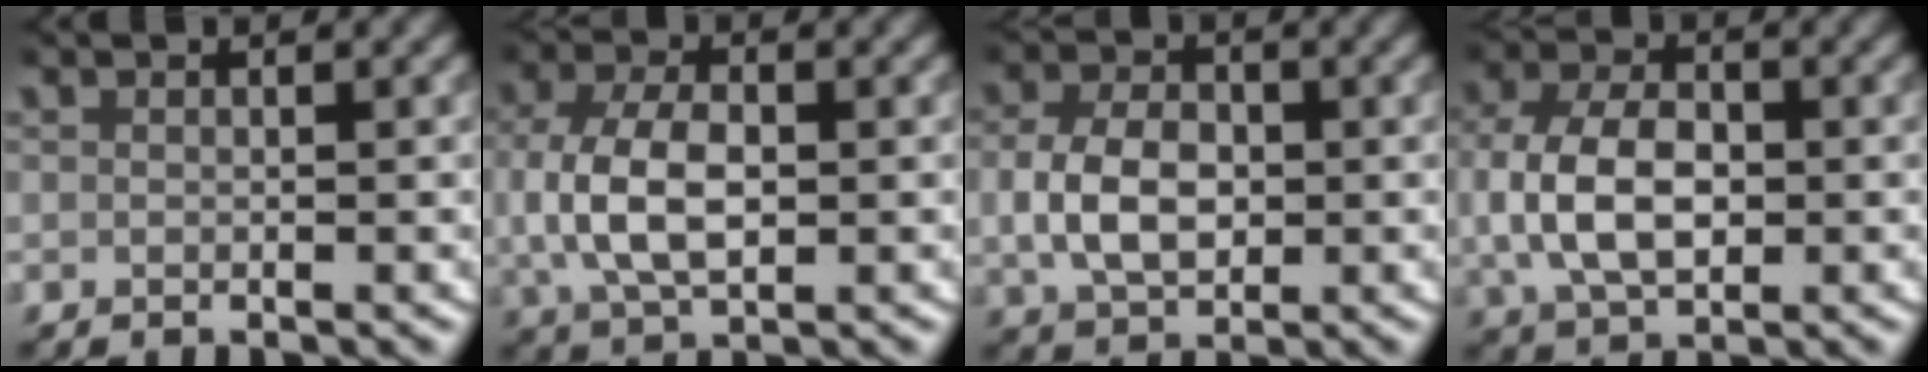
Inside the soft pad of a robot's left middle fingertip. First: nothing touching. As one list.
[{"total": 6.1, "force": [-0.1, 3.8, 4.8], "torque": [-0.119, -0.009, 0.009]}, {"total": 5.3, "force": [-0.1, 3.8, 3.7], "torque": [-0.077, -0.006, 0.006]}, {"total": 6.8, "force": [-0.1, 4.6, 4.9], "torque": [-0.118, -0.012, 0.010]}]